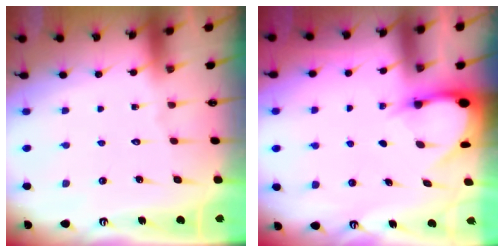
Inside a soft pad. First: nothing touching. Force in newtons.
{"total": 3.5, "press": 3.5, "slide": 0.2}